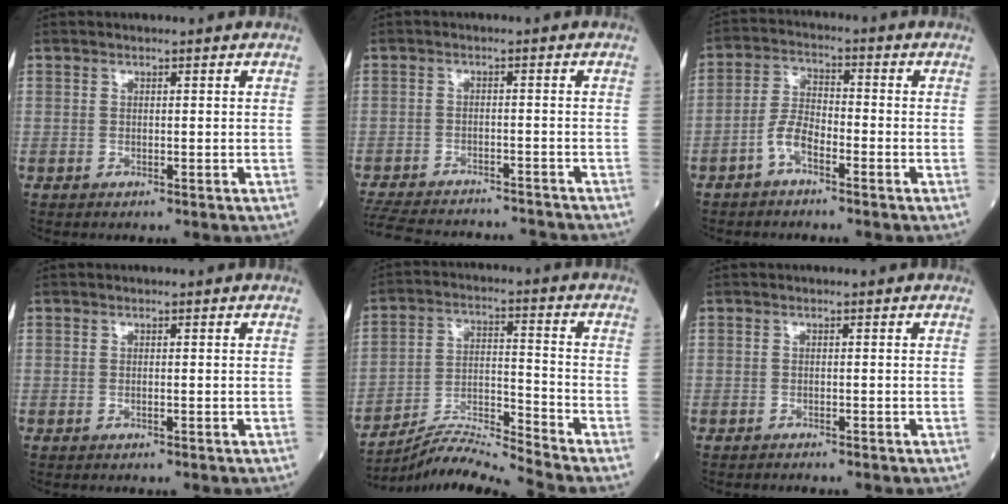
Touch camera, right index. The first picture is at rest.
{"total": 17.3, "force": [-15.9, 3.9, 5.6], "torque": [-0.149, -0.015, -0.221]}
{"total": 4.8, "force": [-2.7, 1.9, 3.5], "torque": [-0.074, 0.010, -0.056]}
{"total": 0.0}
{"total": 9.0, "force": [-8.5, -2.9, 1.0], "torque": [-0.028, 0.010, -0.155]}
{"total": 1.0, "force": [-0.9, -0.2, 0.3], "torque": [-0.006, 0.000, -0.014]}